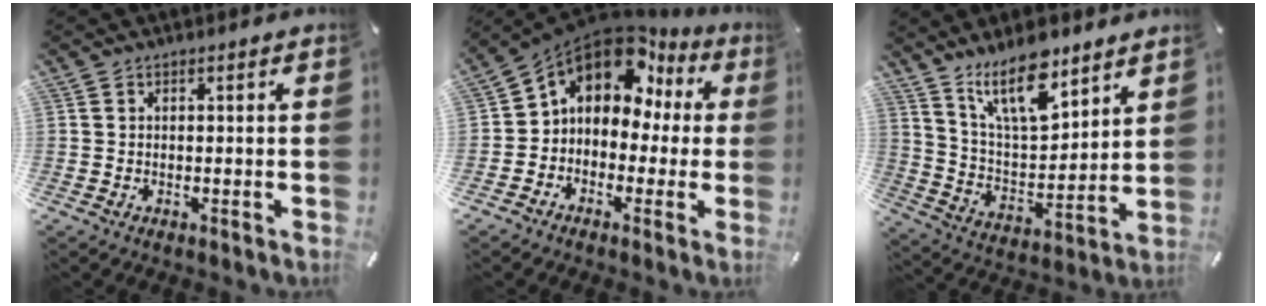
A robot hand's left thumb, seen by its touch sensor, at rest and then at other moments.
{"total": 11.2, "force": [5.9, 7.7, 5.6], "torque": [-0.115, -0.045, 0.101]}
{"total": 16.4, "force": [11.9, 6.7, 9.0], "torque": [-0.169, -0.065, 0.212]}